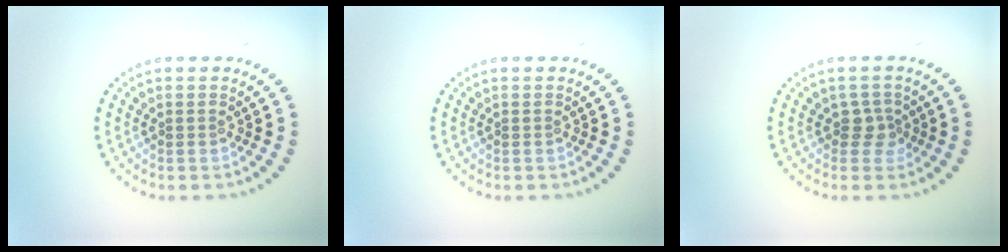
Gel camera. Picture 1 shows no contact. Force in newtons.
{"total": 0.0}
{"total": 1.8, "press": 1.5, "slide": 1.0}